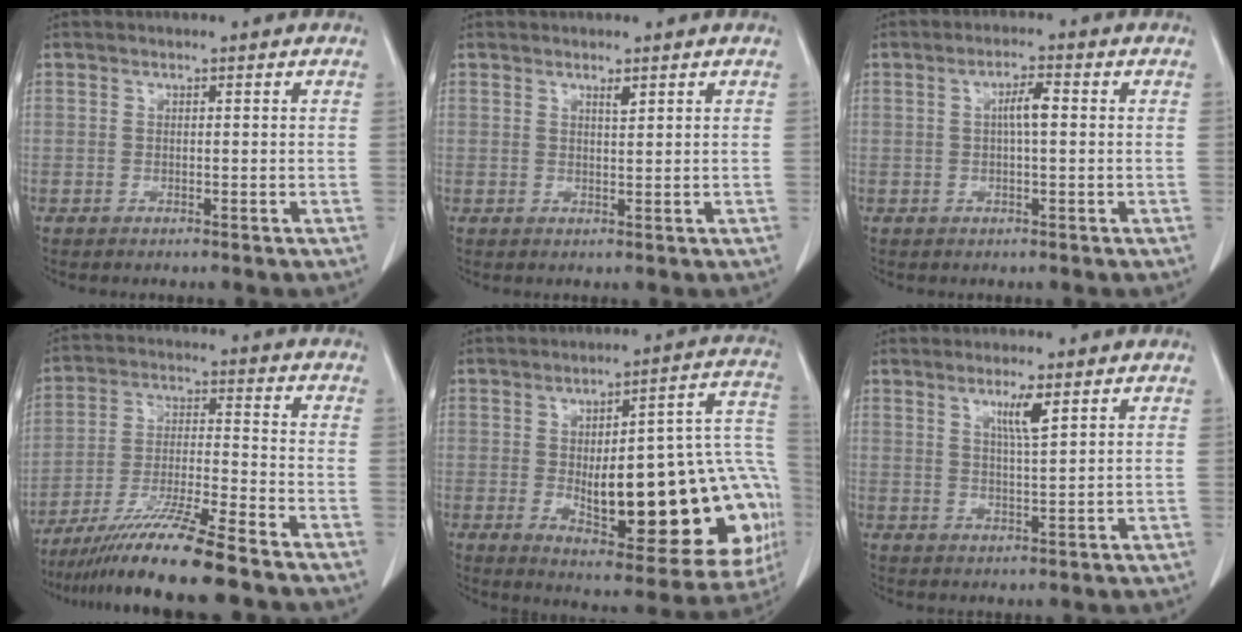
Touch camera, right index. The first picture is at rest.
{"total": 1.2, "force": [0.8, 0.1, 0.9], "torque": [-0.018, -0.004, 0.015]}
{"total": 3.4, "force": [0.3, 0.5, 3.3], "torque": [-0.061, 0.006, 0.004]}
{"total": 12.8, "force": [-10.2, -1.1, 7.7], "torque": [-0.135, -0.025, -0.181]}
{"total": 27.8, "force": [-4.1, 8.1, 26.2], "torque": [-0.255, 0.030, -0.029]}
{"total": 4.0, "force": [2.1, -0.1, 3.4], "torque": [-0.063, -0.006, 0.039]}